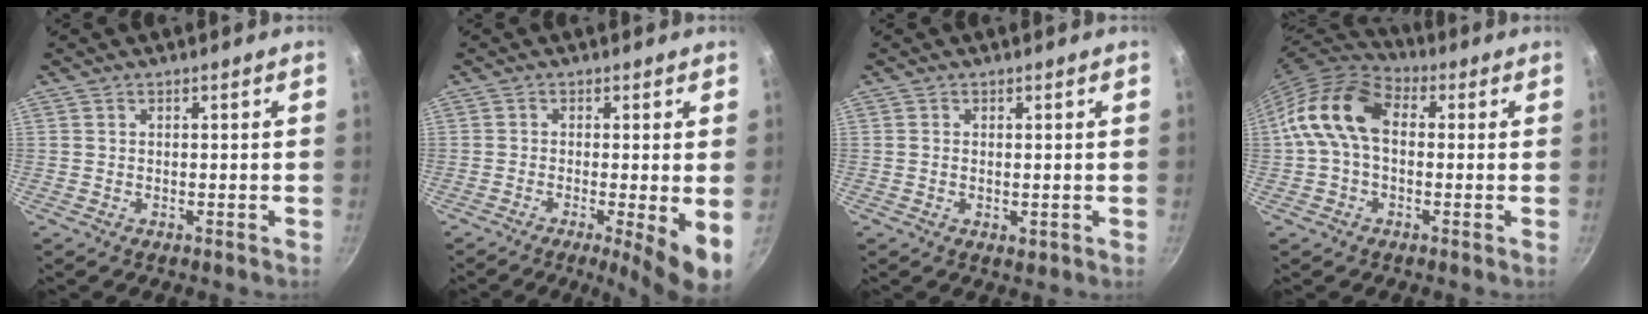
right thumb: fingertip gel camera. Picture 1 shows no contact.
{"total": 7.3, "force": [-1.5, 1.0, 7.1], "torque": [-0.106, -0.009, -0.023]}
{"total": 1.4, "force": [0.1, 0.8, 1.2], "torque": [-0.019, -0.003, -0.001]}
{"total": 13.0, "force": [0.9, 8.8, 9.6], "torque": [-0.159, 0.031, -0.006]}